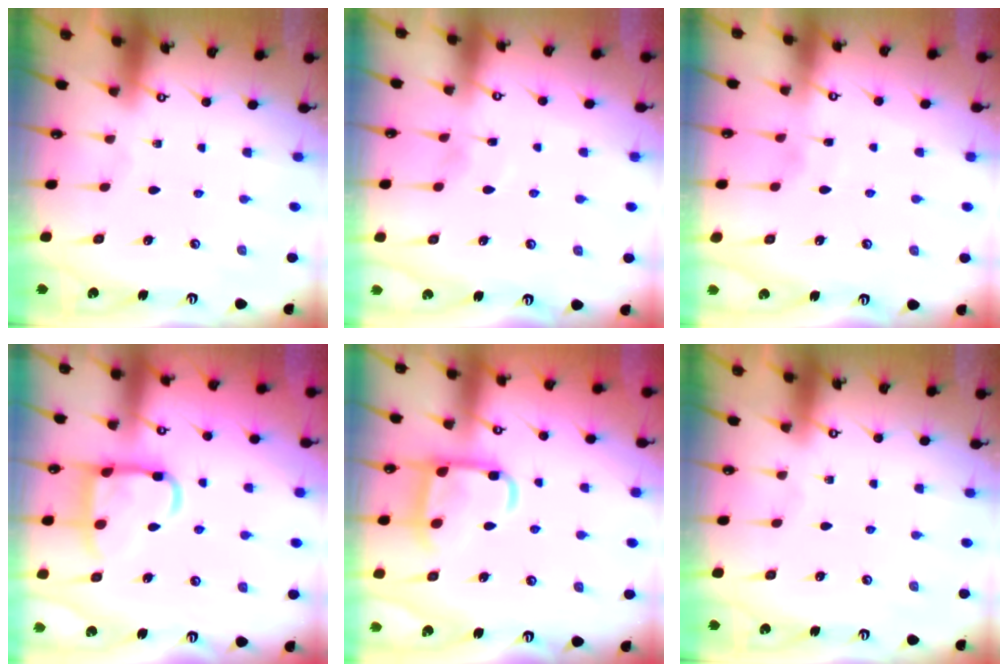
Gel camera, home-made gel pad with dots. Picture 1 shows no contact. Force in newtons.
{"total": 4.4, "press": 4.3, "slide": 0.6}
{"total": 2.6, "press": 2.5, "slide": 0.2}
{"total": 12.8, "press": 12.7, "slide": 1.4}
{"total": 13.3, "press": 13.2, "slide": 1.3}
{"total": 0.0}